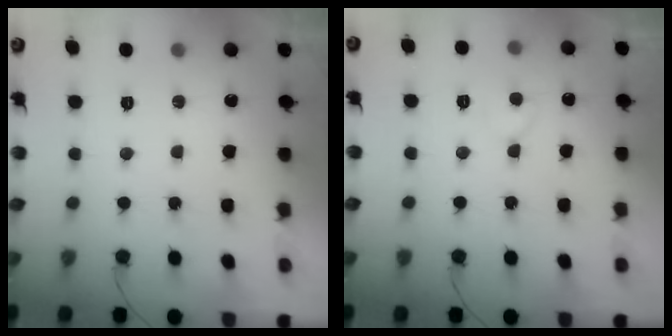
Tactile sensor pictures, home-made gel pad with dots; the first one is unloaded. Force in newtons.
{"total": 6.5, "press": 6.5, "slide": 0.4}